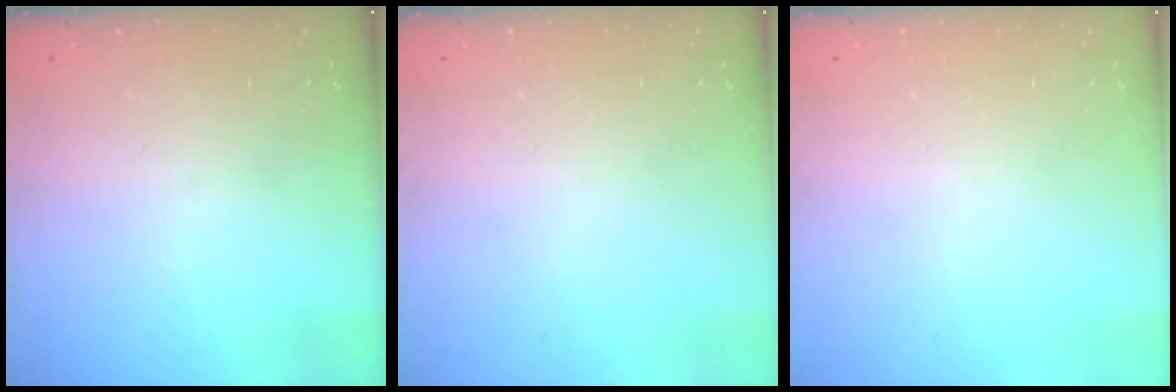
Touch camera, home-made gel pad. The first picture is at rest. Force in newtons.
{"total": 0.0}
{"total": 0.0}